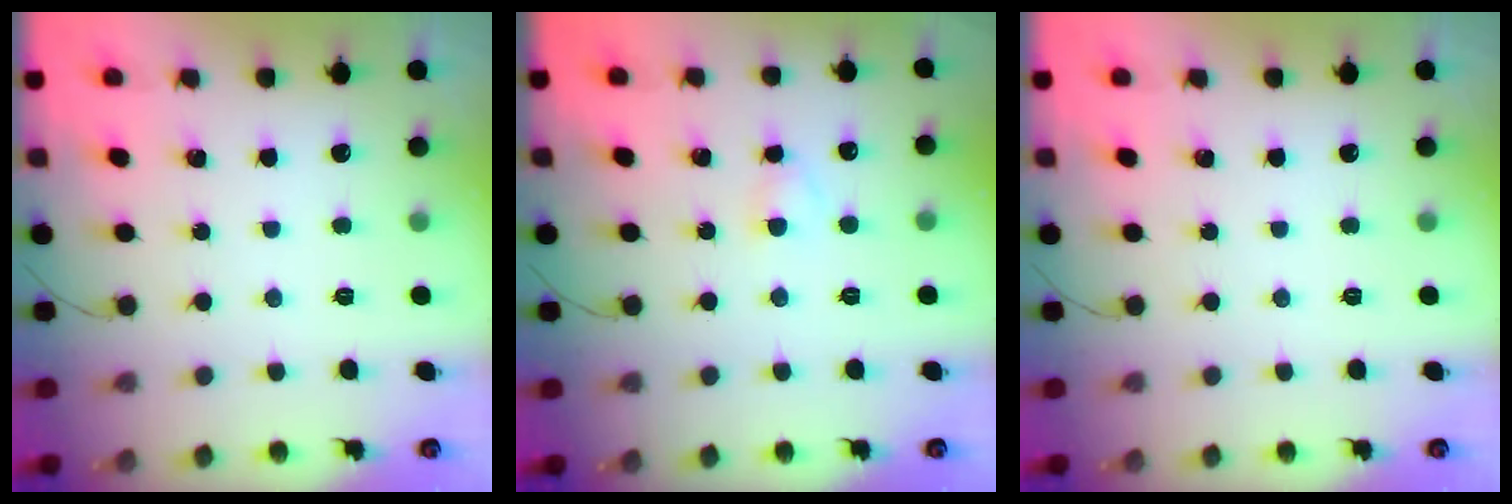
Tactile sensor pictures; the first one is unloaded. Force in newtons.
{"total": 2.3, "press": 2.1, "slide": 1.0}
{"total": 0.0}